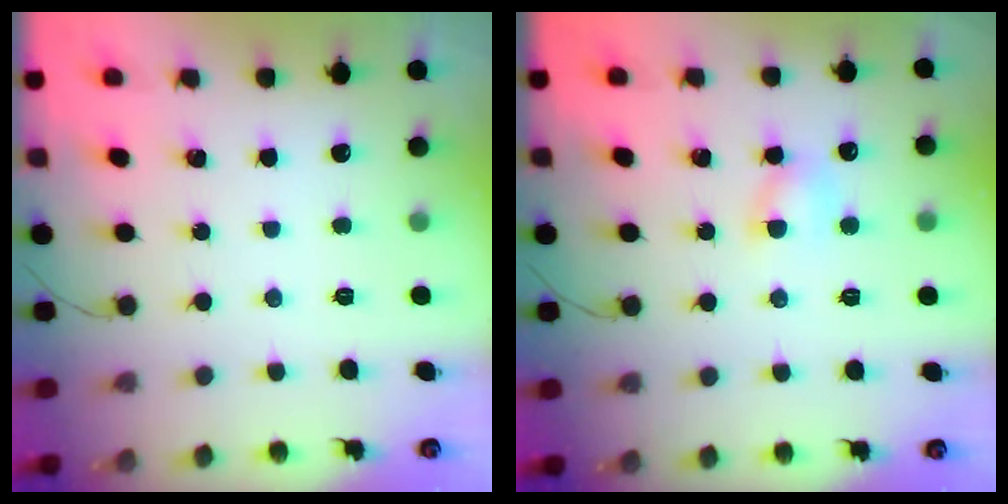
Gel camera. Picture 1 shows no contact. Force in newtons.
{"total": 5.5, "press": 5.3, "slide": 1.4}